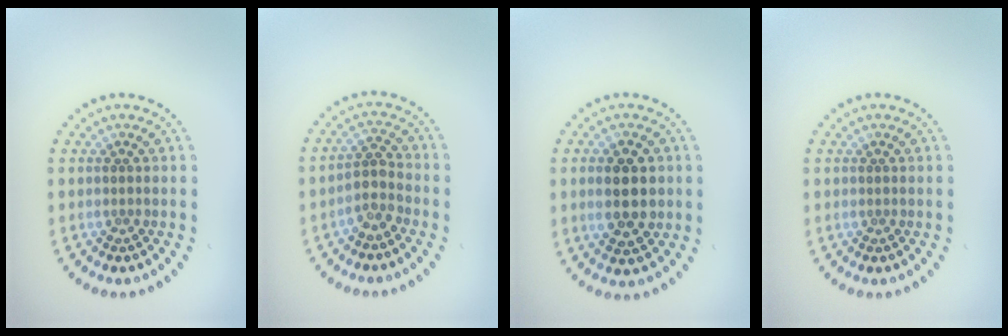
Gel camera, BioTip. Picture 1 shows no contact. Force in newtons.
{"total": 2.2, "press": 1.8, "slide": 1.2}
{"total": 4.4, "press": 4.4, "slide": 0.1}
{"total": 0.0}